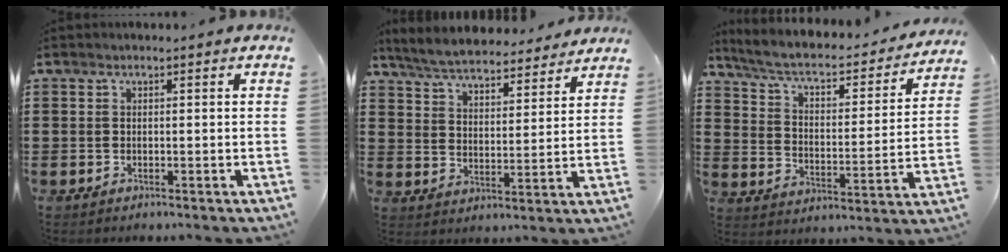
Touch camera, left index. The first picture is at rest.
{"total": 6.0, "force": [5.9, 0.5, 1.2], "torque": [-0.051, -0.034, 0.103]}
{"total": 5.1, "force": [4.1, 1.1, 2.8], "torque": [-0.073, -0.031, 0.062]}